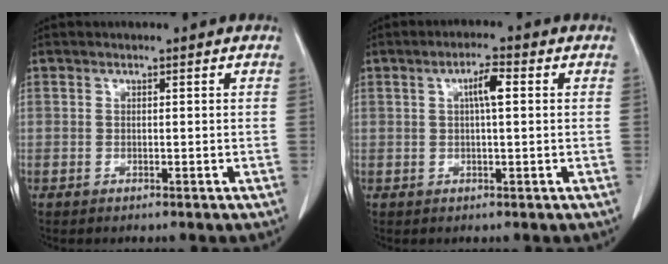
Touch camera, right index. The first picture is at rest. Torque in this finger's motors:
{"motor_torque": [0.08, 0.01, 0.04, 0.06]}